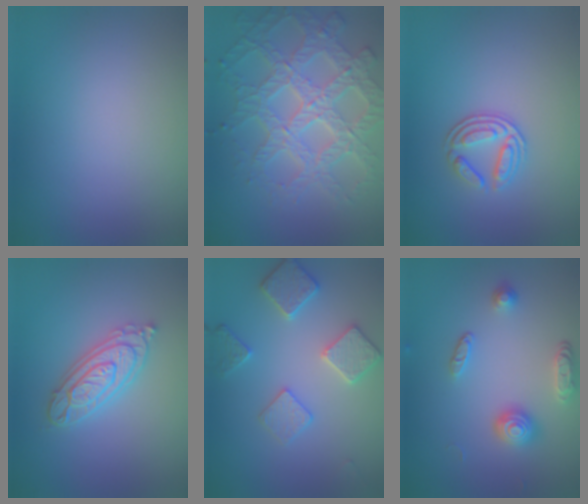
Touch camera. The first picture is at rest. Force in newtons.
{"total": 6.2, "press": 5.6, "slide": 2.6}
{"total": 3.2, "press": 2.5, "slide": 1.9}
{"total": 4.0, "press": 4.0, "slide": 0.5}
{"total": 3.5, "press": 3.5, "slide": 0.2}
{"total": 3.3, "press": 2.9, "slide": 1.6}